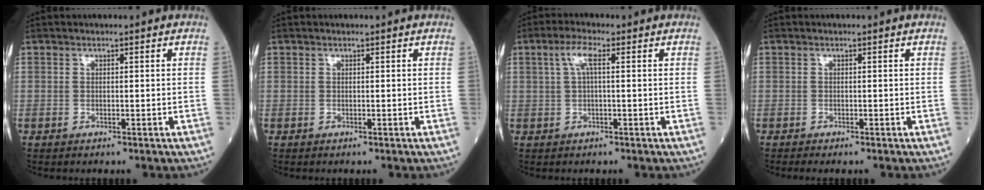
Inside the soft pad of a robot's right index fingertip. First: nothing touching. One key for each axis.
{"total": 0.0}
{"total": 3.2, "fx": 0.9, "fy": 0.6, "fz": 3.0, "tx": -0.063, "ty": 0.017, "tz": 0.022}
{"total": 0.6, "fx": -0.6, "fy": 0.0, "fz": 0.3, "tx": -0.004, "ty": 0.001, "tz": -0.012}